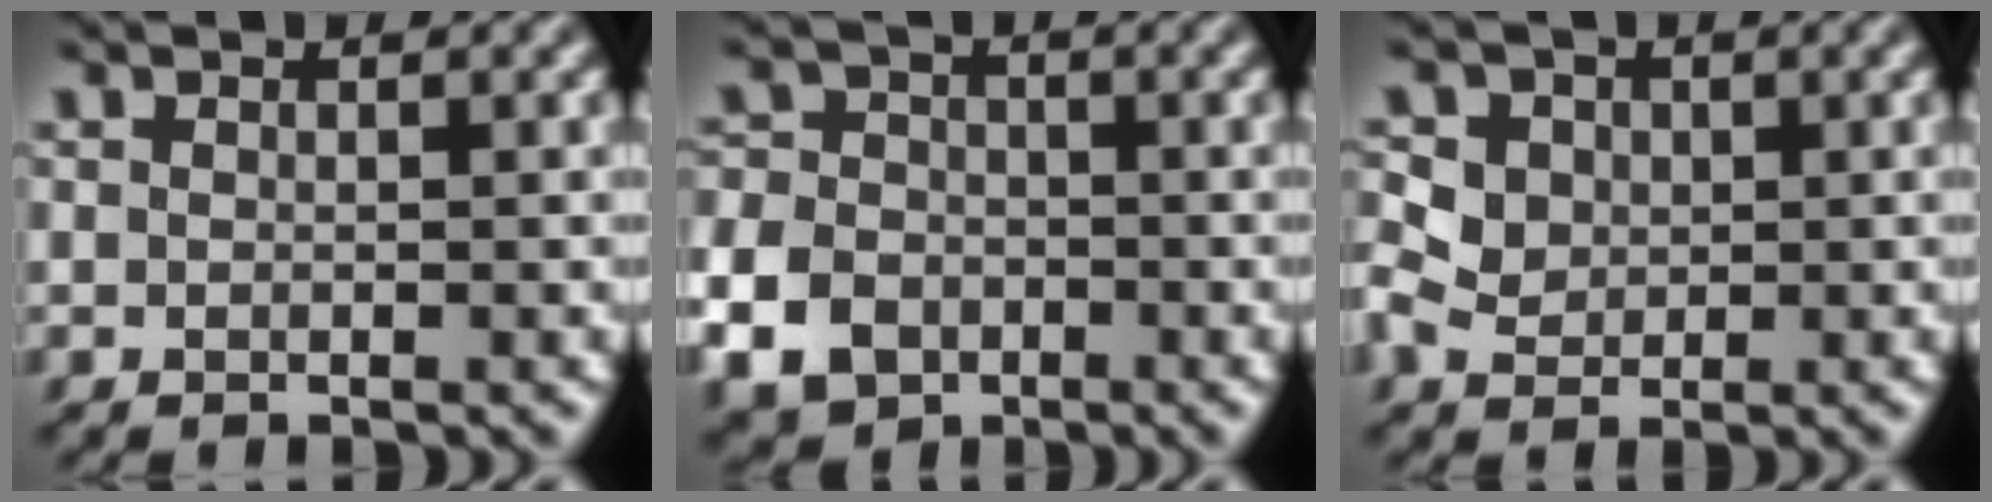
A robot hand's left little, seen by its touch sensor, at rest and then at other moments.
{"total": 7.0, "force": [-3.5, 5.3, 2.9], "torque": [-0.064, -0.021, -0.085]}
{"total": 5.6, "force": [0.8, 4.6, 3.0], "torque": [-0.061, 0.034, -0.006]}